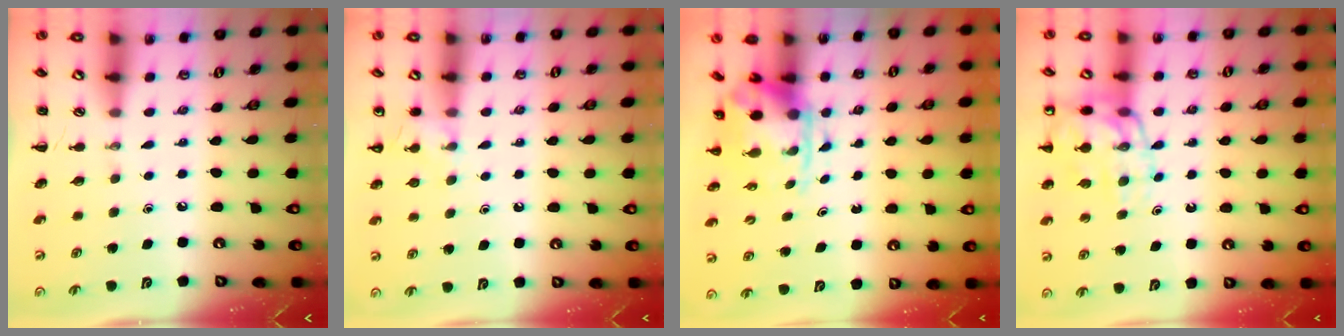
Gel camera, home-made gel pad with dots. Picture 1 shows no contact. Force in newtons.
{"total": 5.0, "press": 4.8, "slide": 1.5}
{"total": 3.7, "press": 3.6, "slide": 0.9}
{"total": 14.0, "press": 13.8, "slide": 2.4}